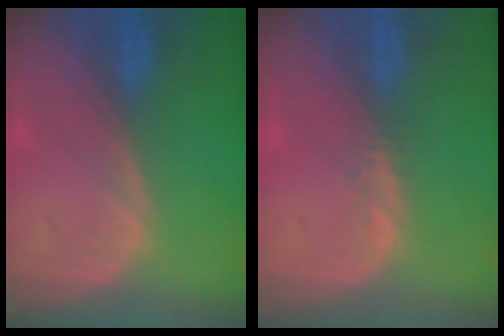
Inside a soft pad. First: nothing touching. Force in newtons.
{"total": 0.9, "press": 0.8, "slide": 0.4}